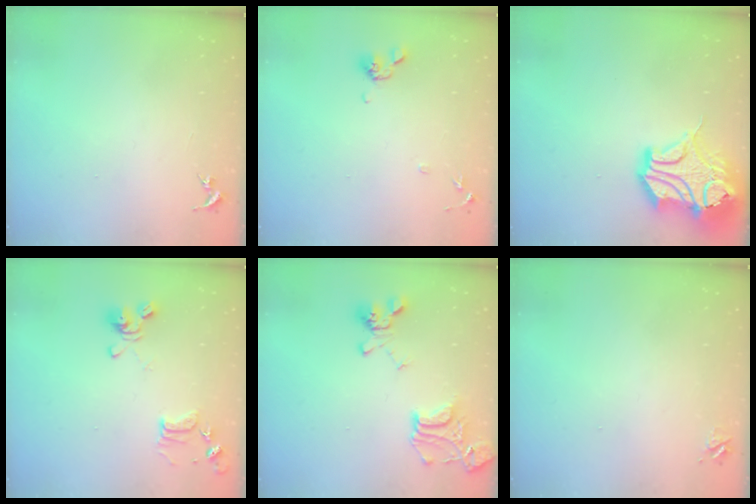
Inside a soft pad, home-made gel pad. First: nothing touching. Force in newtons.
{"total": 8.3, "press": 8.2, "slide": 1.6}
{"total": 19.2, "press": 19.0, "slide": 3.0}
{"total": 11.9, "press": 11.8, "slide": 1.3}
{"total": 18.3, "press": 18.2, "slide": 1.7}
{"total": 3.7, "press": 3.6, "slide": 0.5}